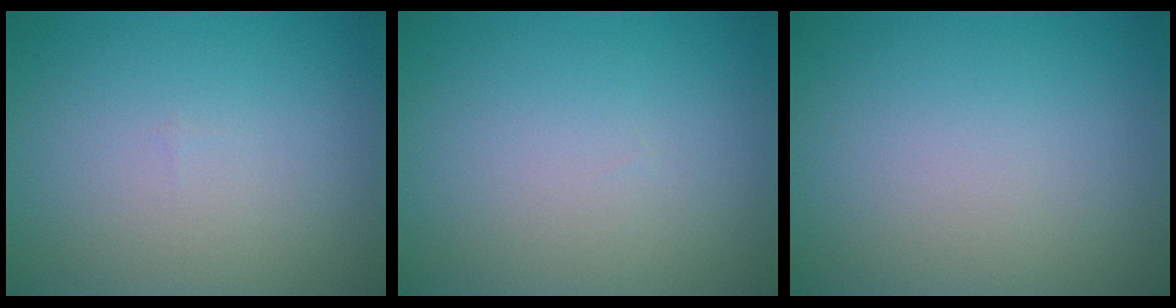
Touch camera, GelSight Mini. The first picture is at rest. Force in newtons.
{"total": 0.0}
{"total": 0.0}